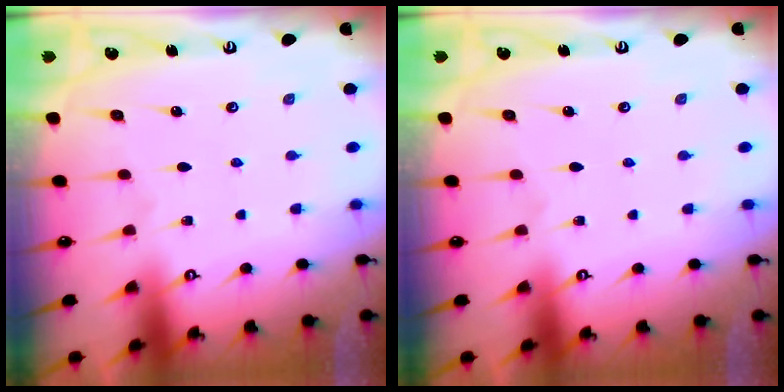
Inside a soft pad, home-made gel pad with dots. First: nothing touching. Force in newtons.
{"total": 0.0}